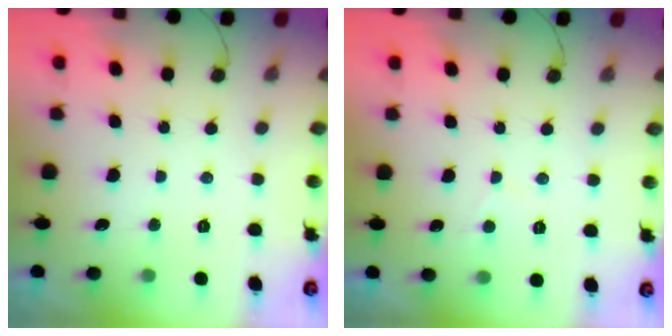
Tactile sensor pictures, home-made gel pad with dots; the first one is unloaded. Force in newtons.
{"total": 3.1, "press": 3.1, "slide": 0.3}